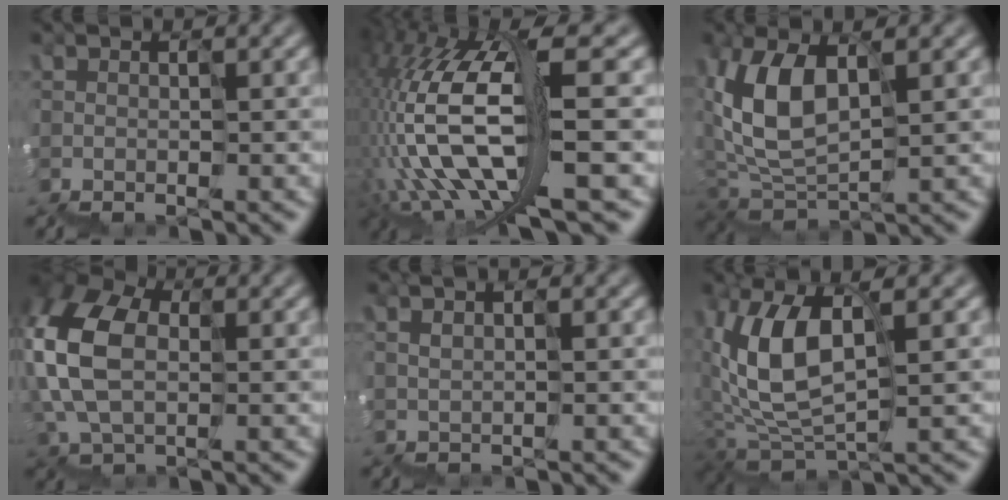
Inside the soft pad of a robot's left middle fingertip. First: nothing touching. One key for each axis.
{"total": 11.5, "fx": -0.9, "fy": 3.6, "fz": 10.8, "tx": -0.270, "ty": 0.025, "tz": -0.004}
{"total": 4.9, "fx": 2.2, "fy": 3.0, "fz": 3.1, "tx": -0.097, "ty": 0.020, "tz": 0.041}
{"total": 7.9, "fx": 1.7, "fy": 5.5, "fz": 5.4, "tx": -0.174, "ty": 0.026, "tz": 0.025}
{"total": 1.3, "fx": 1.2, "fy": 0.2, "fz": 0.5, "tx": -0.011, "ty": 0.026, "tz": 0.024}
{"total": 6.1, "fx": 2.1, "fy": 3.2, "fz": 4.7, "tx": -0.128, "ty": 0.020, "tz": 0.036}